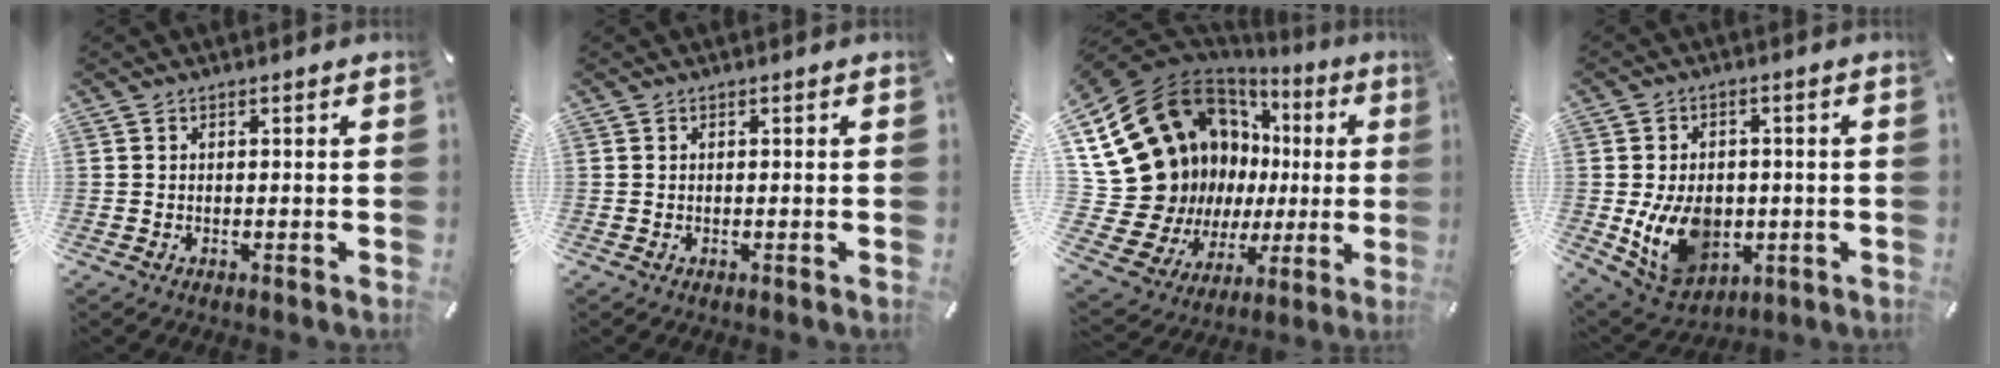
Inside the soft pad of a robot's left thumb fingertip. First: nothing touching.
{"total": 0.0}
{"total": 25.7, "force": [6.1, 19.6, 15.5], "torque": [-0.245, -0.083, 0.170]}
{"total": 13.3, "force": [-2.2, 10.1, 8.3], "torque": [-0.160, 0.004, -0.032]}